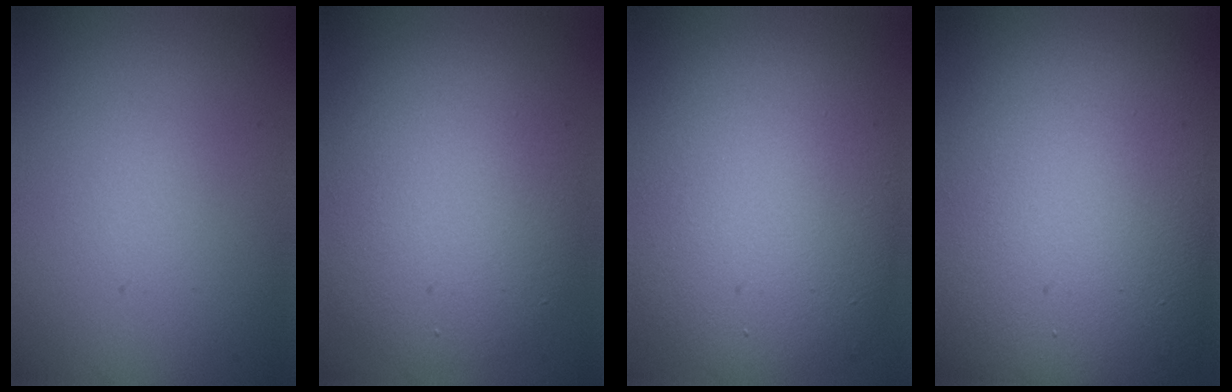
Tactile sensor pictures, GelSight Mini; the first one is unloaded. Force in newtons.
{"total": 7.7, "press": 7.7, "slide": 0.3}
{"total": 11.3, "press": 11.3, "slide": 0.8}
{"total": 18.9, "press": 18.8, "slide": 1.2}